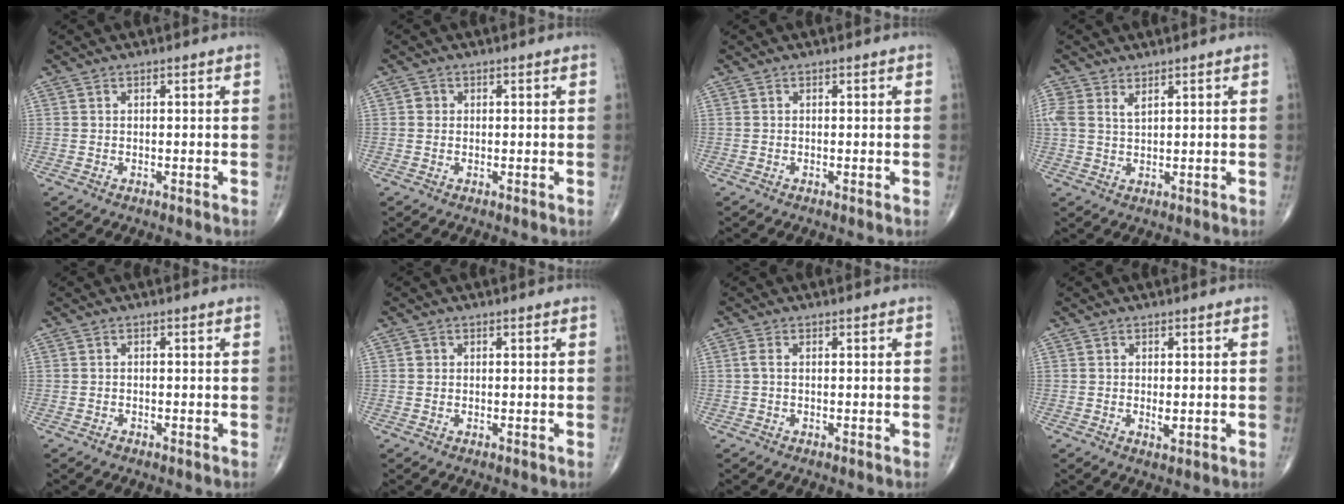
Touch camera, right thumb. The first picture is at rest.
{"total": 1.3, "force": [0.0, 1.2, 0.5], "torque": [-0.003, 0.003, -0.002]}
{"total": 0.0}
{"total": 4.0, "force": [2.1, 2.1, 2.7], "torque": [-0.059, 0.005, 0.049]}
{"total": 0.7, "force": [-0.5, 0.4, 0.2], "torque": [-0.003, 0.001, -0.011]}
{"total": 0.7, "force": [0.0, 0.7, 0.1], "torque": [0.000, 0.002, 0.001]}
{"total": 1.1, "force": [-0.1, 0.4, 1.0], "torque": [-0.024, -0.001, -0.004]}
{"total": 1.5, "force": [-0.1, 0.7, 1.4], "torque": [-0.025, -0.004, -0.001]}